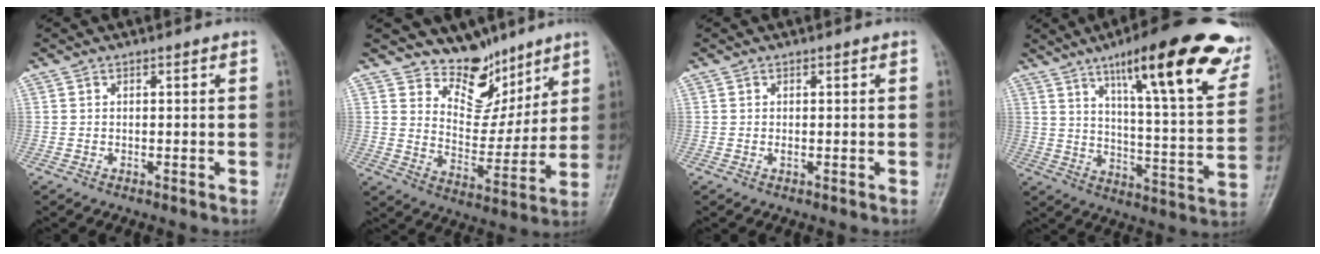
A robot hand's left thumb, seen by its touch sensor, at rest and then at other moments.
{"total": 11.4, "force": [9.0, 6.5, 2.7], "torque": [0.007, -0.069, 0.158]}
{"total": 0.7, "force": [0.2, 0.3, 0.5], "torque": [-0.005, 0.000, 0.002]}
{"total": 26.8, "force": [15.1, 5.7, 21.4], "torque": [-0.279, -0.044, 0.220]}